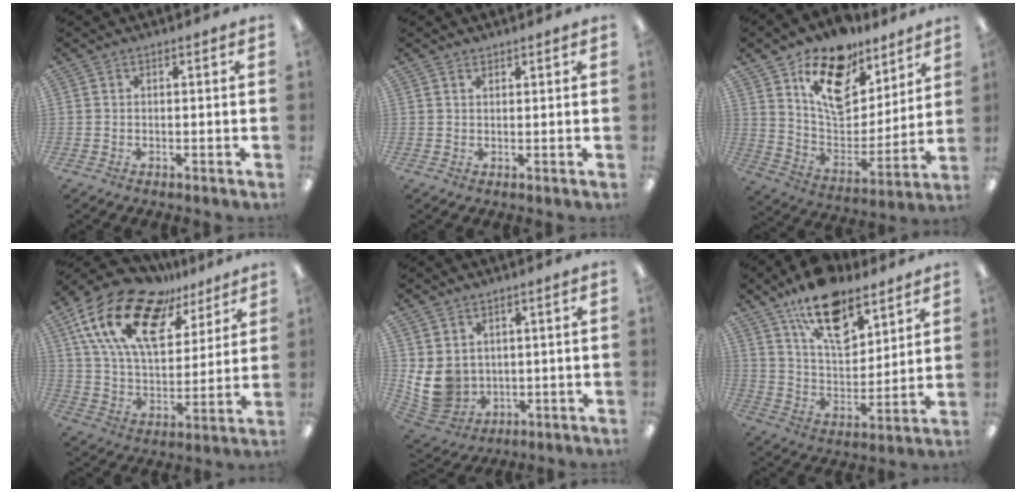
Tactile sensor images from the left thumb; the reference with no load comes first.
{"total": 1.2, "force": [1.1, 0.6, 0.2], "torque": [-0.005, 0.000, 0.020]}
{"total": 17.9, "force": [11.4, 10.6, 8.8], "torque": [-0.146, -0.066, 0.206]}
{"total": 21.4, "force": [12.9, 10.9, 13.2], "torque": [-0.257, -0.067, 0.229]}
{"total": 9.1, "force": [1.6, 7.9, 4.3], "torque": [-0.113, -0.015, 0.036]}
{"total": 17.1, "force": [11.6, 8.2, 9.5], "torque": [-0.150, -0.058, 0.203]}